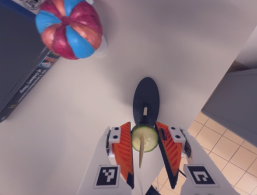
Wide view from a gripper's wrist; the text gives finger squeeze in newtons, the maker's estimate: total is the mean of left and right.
{"total": 8.8, "left": 8.5, "right": 9.1}